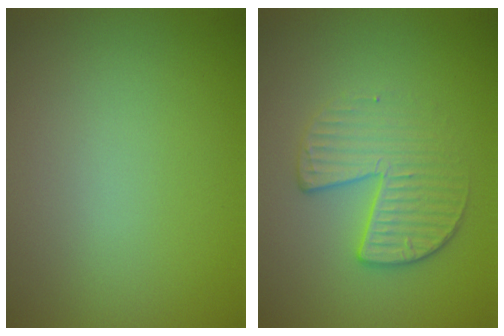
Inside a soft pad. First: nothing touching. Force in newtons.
{"total": 3.8, "press": 3.1, "slide": 2.1}